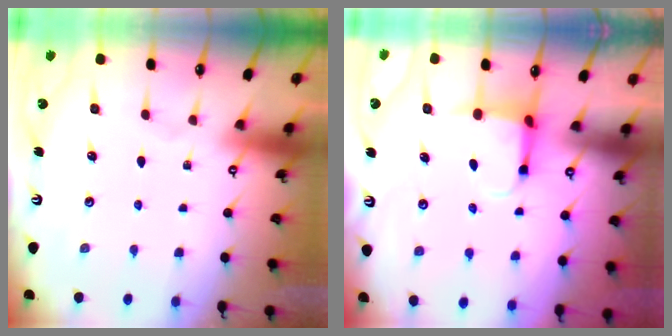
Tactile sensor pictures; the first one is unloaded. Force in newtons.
{"total": 4.0, "press": 3.8, "slide": 1.2}